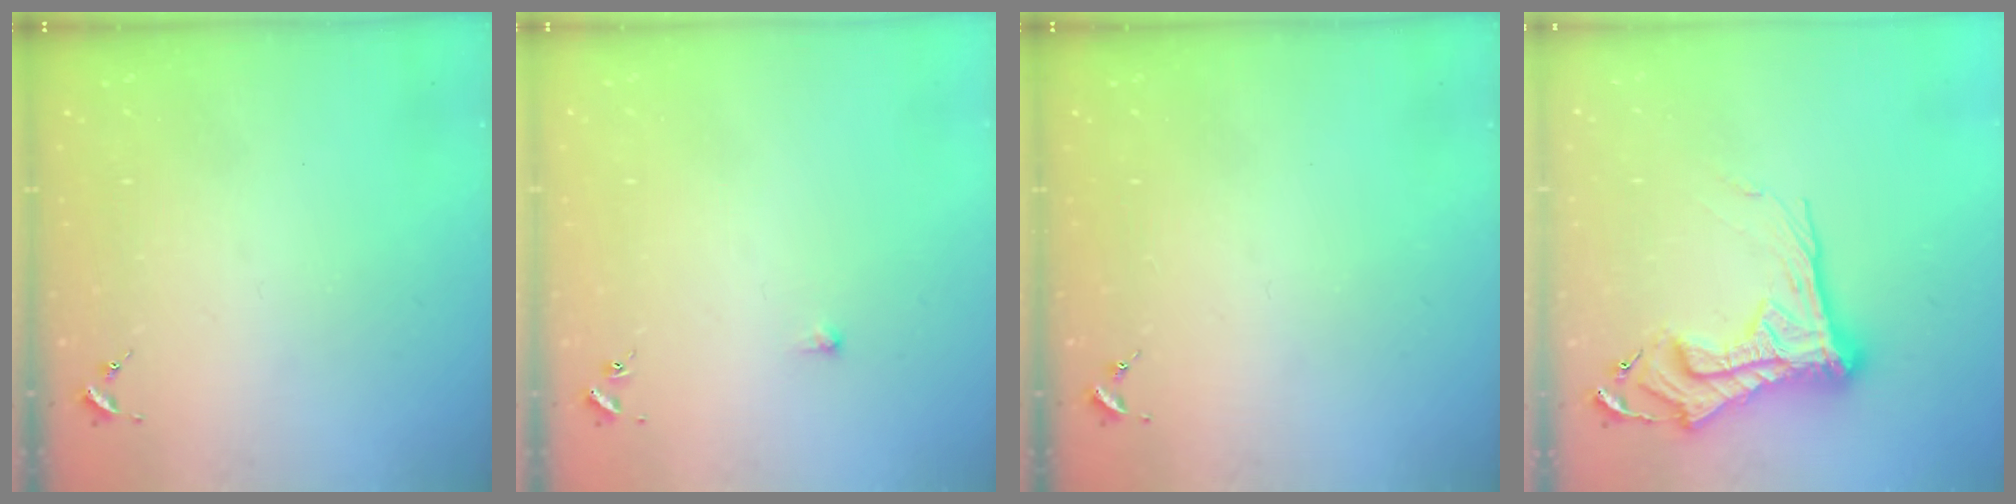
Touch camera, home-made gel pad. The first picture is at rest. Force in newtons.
{"total": 2.9, "press": 2.8, "slide": 0.6}
{"total": 0.0}
{"total": 17.1, "press": 17.0, "slide": 1.6}